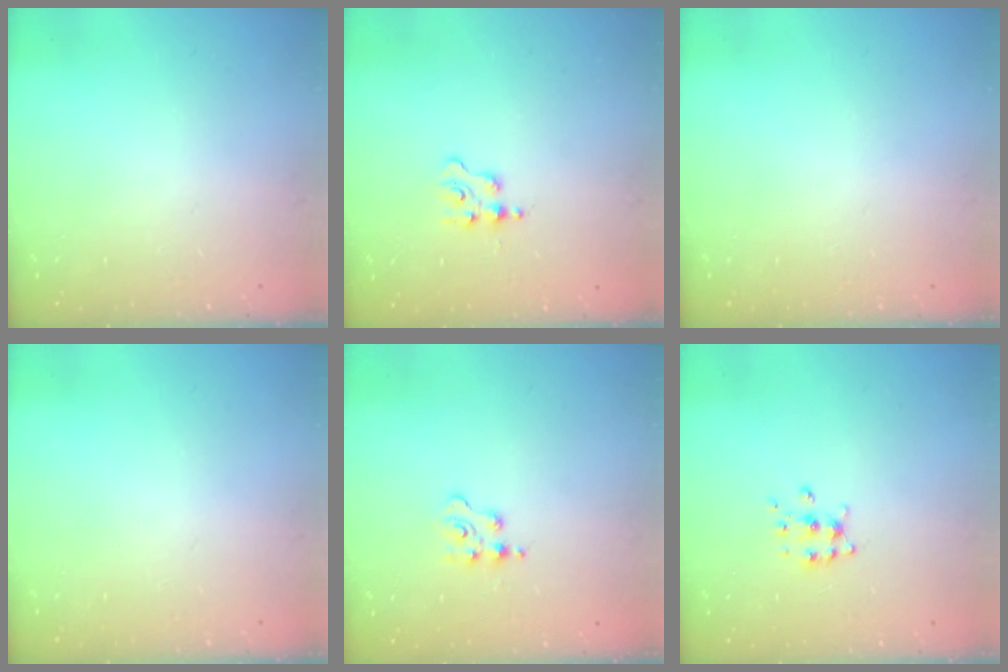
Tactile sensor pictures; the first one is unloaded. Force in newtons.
{"total": 2.0, "press": 2.0, "slide": 0.2}
{"total": 0.0}
{"total": 0.0}
{"total": 2.3, "press": 2.3, "slide": 0.3}
{"total": 6.4, "press": 6.3, "slide": 0.7}